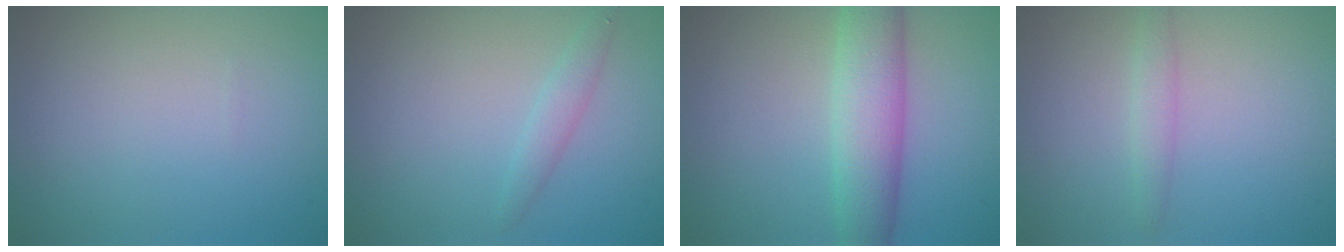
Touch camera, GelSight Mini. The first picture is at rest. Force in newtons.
{"total": 1.4, "press": 1.4, "slide": 0.0}
{"total": 5.6, "press": 5.6, "slide": 0.1}
{"total": 1.4, "press": 1.4, "slide": 0.1}